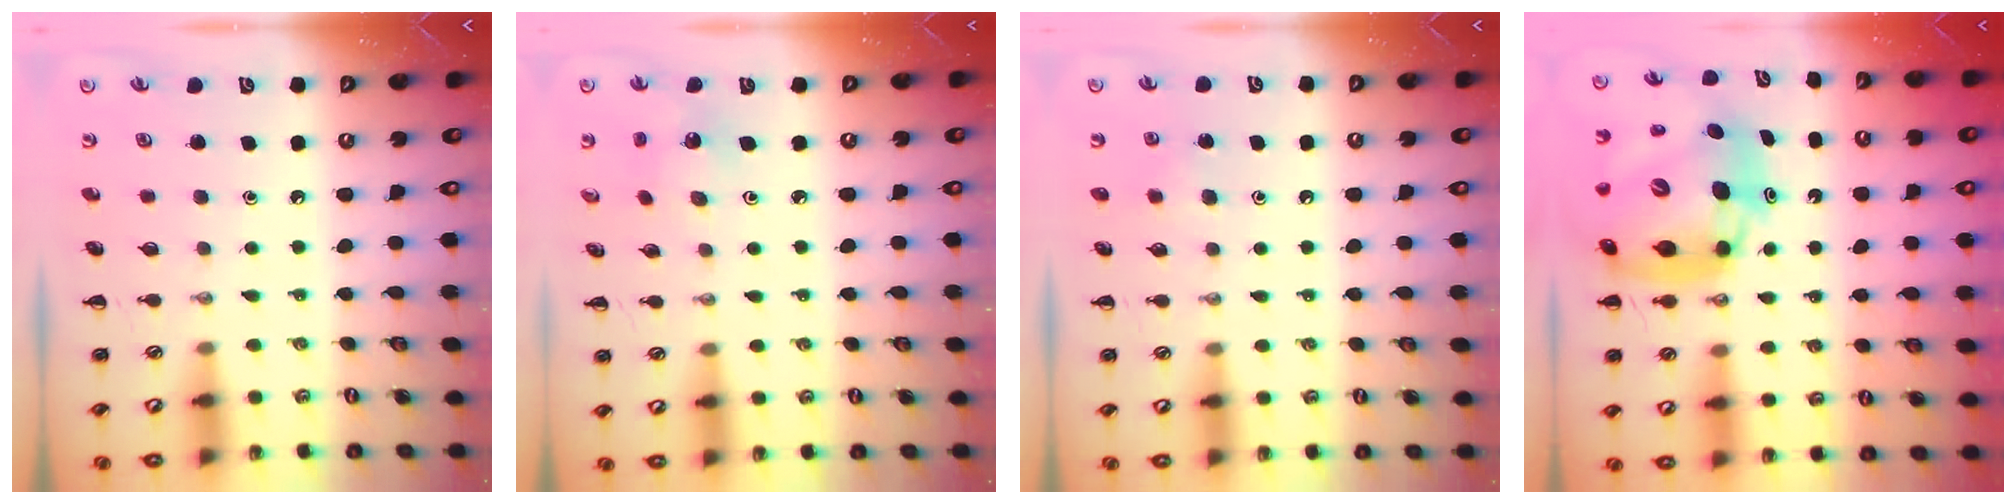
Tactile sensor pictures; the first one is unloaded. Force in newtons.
{"total": 2.1, "press": 2.0, "slide": 0.7}
{"total": 2.8, "press": 2.5, "slide": 1.3}
{"total": 15.1, "press": 14.4, "slide": 4.4}